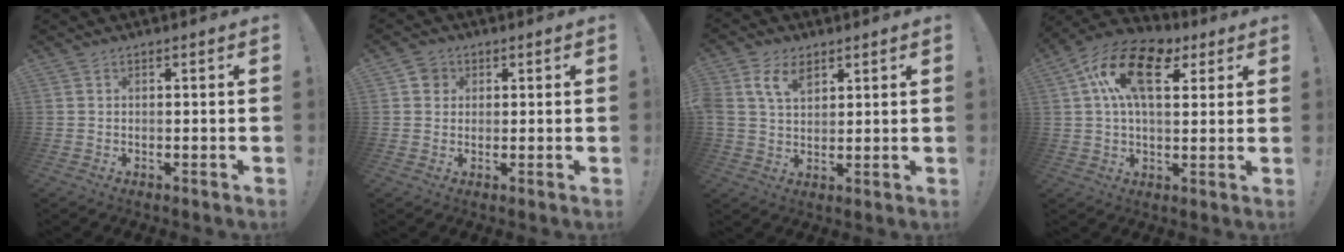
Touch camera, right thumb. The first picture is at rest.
{"total": 3.8, "force": [1.2, 3.4, 1.1], "torque": [-0.013, 0.005, 0.021]}
{"total": 7.8, "force": [4.0, 4.8, 4.6], "torque": [-0.089, 0.000, 0.078]}
{"total": 17.2, "force": [6.3, 9.7, 12.8], "torque": [-0.212, -0.008, 0.111]}